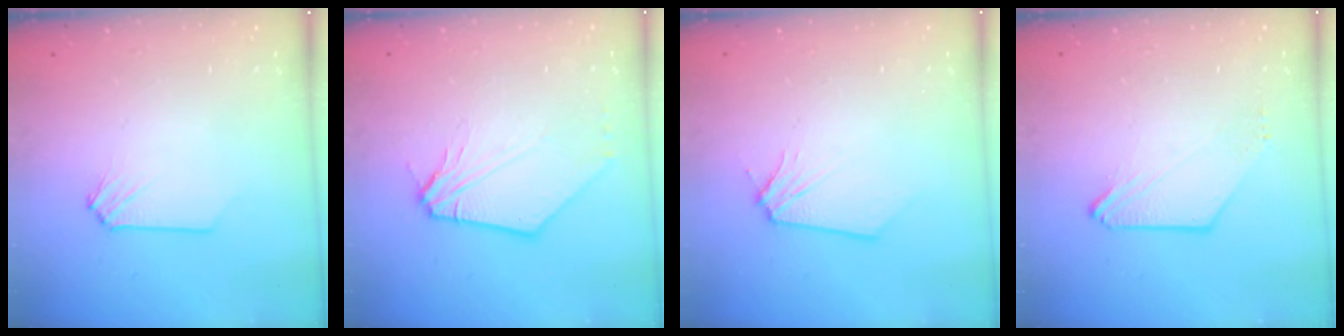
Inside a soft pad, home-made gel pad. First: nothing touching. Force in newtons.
{"total": 8.5, "press": 8.4, "slide": 1.5}
{"total": 0.0}
{"total": 1.1, "press": 1.0, "slide": 0.4}